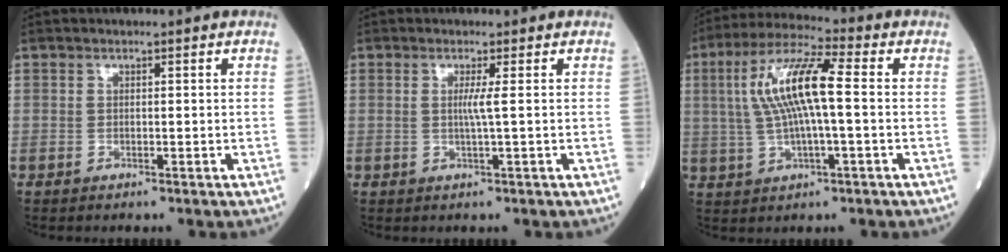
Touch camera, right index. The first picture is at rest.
{"total": 1.8, "force": [0.2, -0.7, 1.7], "torque": [-0.037, -0.003, 0.001]}
{"total": 11.6, "force": [1.1, 1.6, 11.5], "torque": [-0.233, 0.021, 0.019]}